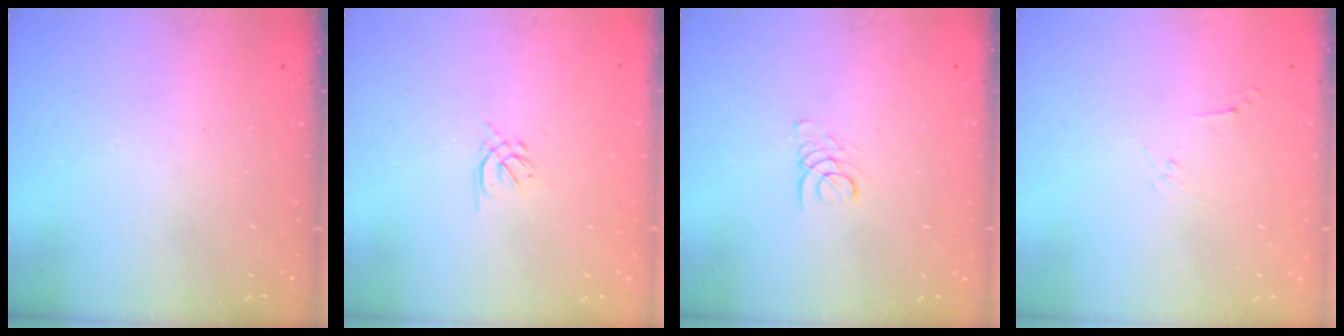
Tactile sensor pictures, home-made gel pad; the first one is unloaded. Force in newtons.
{"total": 1.3, "press": 1.2, "slide": 0.5}
{"total": 1.6, "press": 1.6, "slide": 0.1}
{"total": 2.8, "press": 2.7, "slide": 0.6}